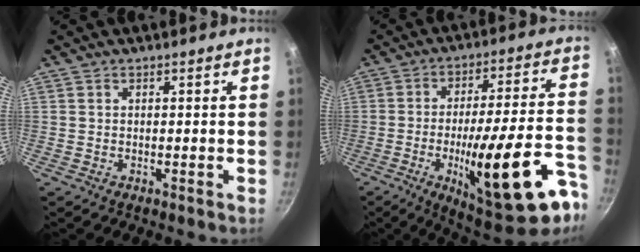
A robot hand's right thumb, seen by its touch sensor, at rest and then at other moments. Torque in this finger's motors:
{"motor_torque": [2.61, 2.39, 1.97, -0.80, 0.45]}